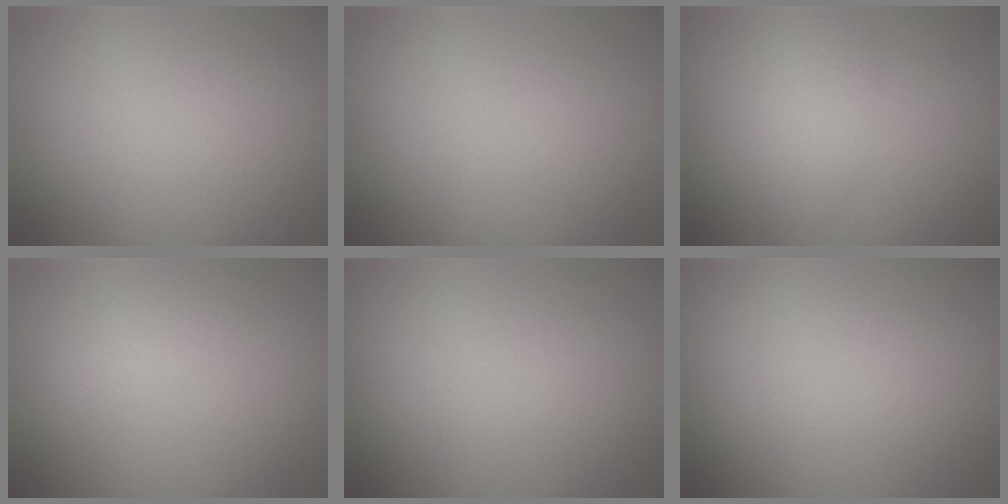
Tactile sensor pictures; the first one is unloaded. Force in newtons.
{"total": 0.0}
{"total": 2.7, "press": 2.7, "slide": 0.2}
{"total": 2.3, "press": 2.3, "slide": 0.1}
{"total": 0.0}
{"total": 0.0}